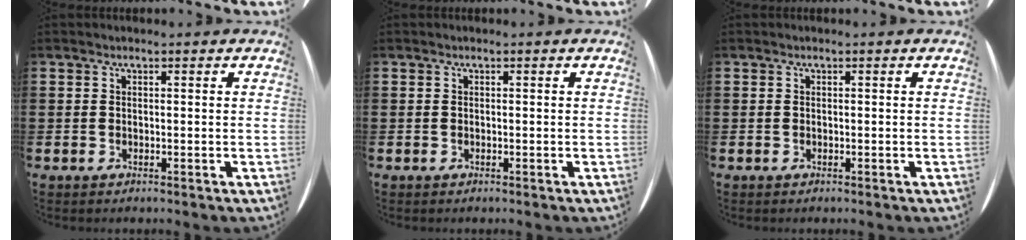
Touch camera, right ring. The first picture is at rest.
{"total": 0.0}
{"total": 0.0}